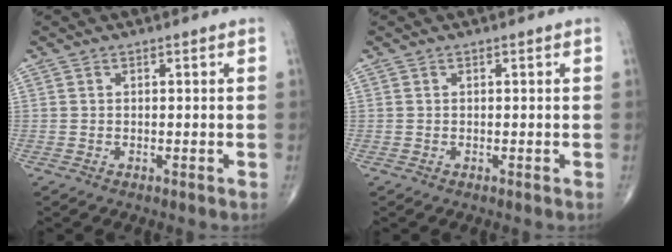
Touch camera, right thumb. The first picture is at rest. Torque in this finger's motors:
{"motor_torque": [0.00, 0.00, -0.02, 0.00, 0.00]}